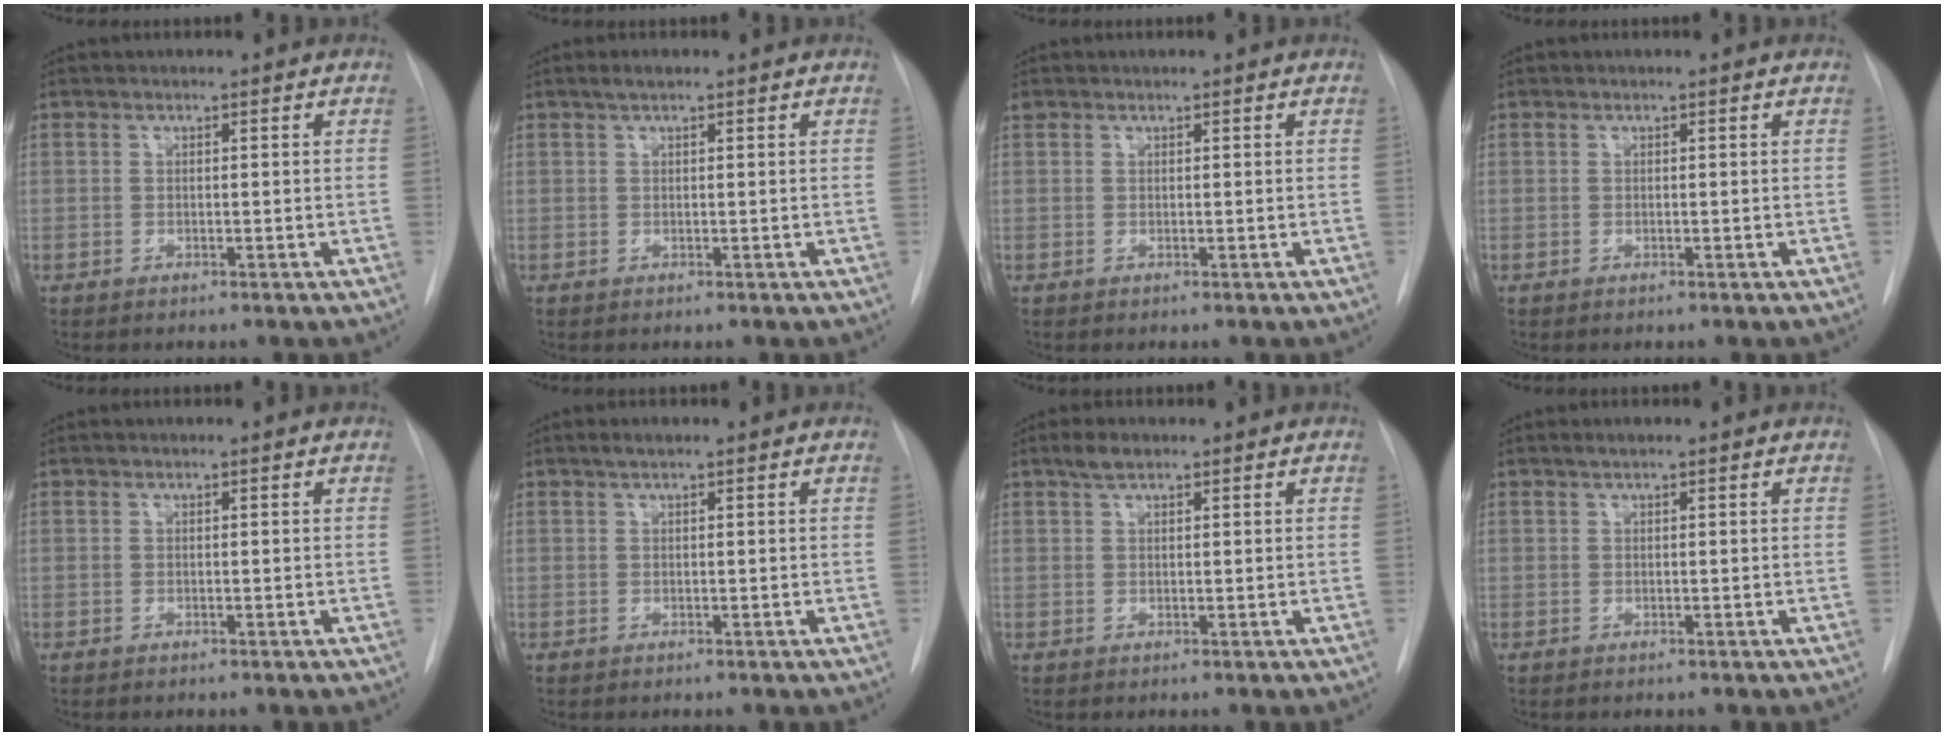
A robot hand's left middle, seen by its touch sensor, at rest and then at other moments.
{"total": 1.1, "force": [0.8, 0.2, 0.8], "torque": [-0.015, 0.005, 0.015]}
{"total": 0.7, "force": [0.5, 0.4, 0.0], "torque": [-0.002, 0.015, 0.010]}
{"total": 0.0}
{"total": 0.0}
{"total": 1.0, "force": [0.8, 0.2, 0.7], "torque": [-0.012, 0.005, 0.014]}
{"total": 2.2, "force": [1.6, 0.7, 1.3], "torque": [-0.027, 0.008, 0.029]}
{"total": 0.6, "force": [0.5, 0.1, 0.3], "torque": [-0.007, 0.003, 0.009]}